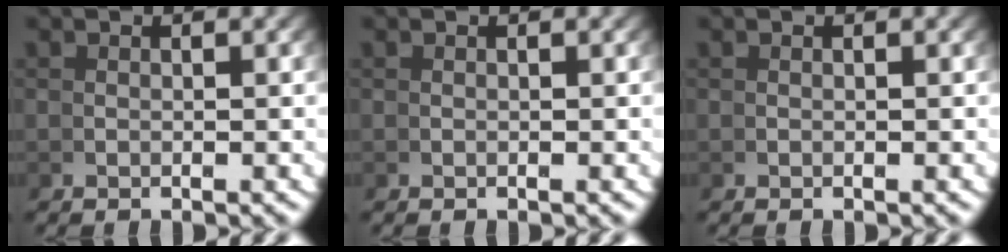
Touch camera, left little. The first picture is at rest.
{"total": 0.0}
{"total": 0.0}